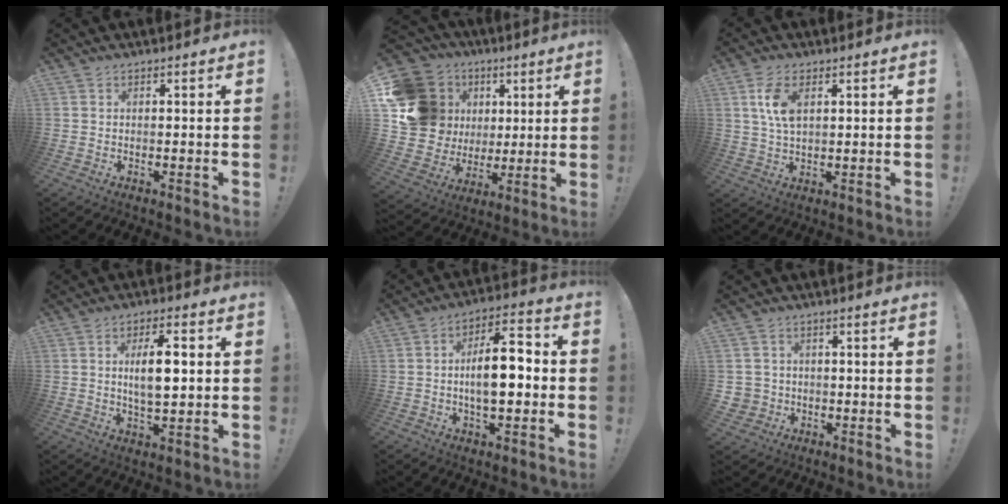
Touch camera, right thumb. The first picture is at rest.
{"total": 21.1, "force": [6.0, 18.0, 9.1], "torque": [-0.150, -0.018, 0.157]}
{"total": 7.5, "force": [2.5, 3.7, 6.0], "torque": [-0.119, -0.004, 0.040]}
{"total": 9.7, "force": [1.8, 3.7, 8.8], "torque": [-0.146, -0.007, 0.022]}
{"total": 13.0, "force": [-1.5, 5.8, 11.6], "torque": [-0.174, 0.011, -0.032]}
{"total": 3.9, "force": [0.3, 3.8, 0.9], "torque": [-0.028, 0.004, 0.009]}